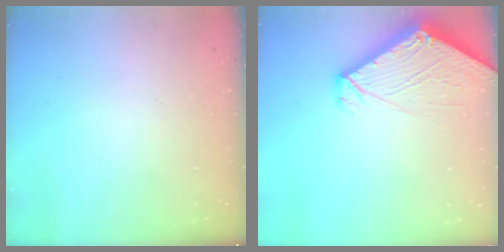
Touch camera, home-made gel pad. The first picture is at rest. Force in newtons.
{"total": 4.9, "press": 4.9, "slide": 0.5}